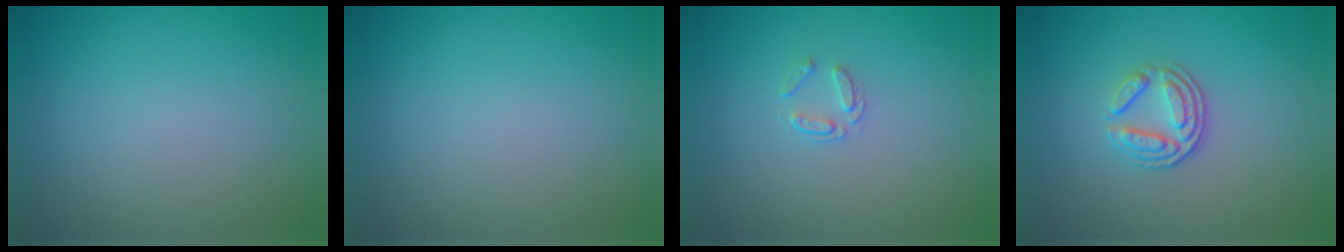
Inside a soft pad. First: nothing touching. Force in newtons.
{"total": 0.0}
{"total": 1.1, "press": 0.7, "slide": 0.9}
{"total": 3.4, "press": 2.5, "slide": 2.3}